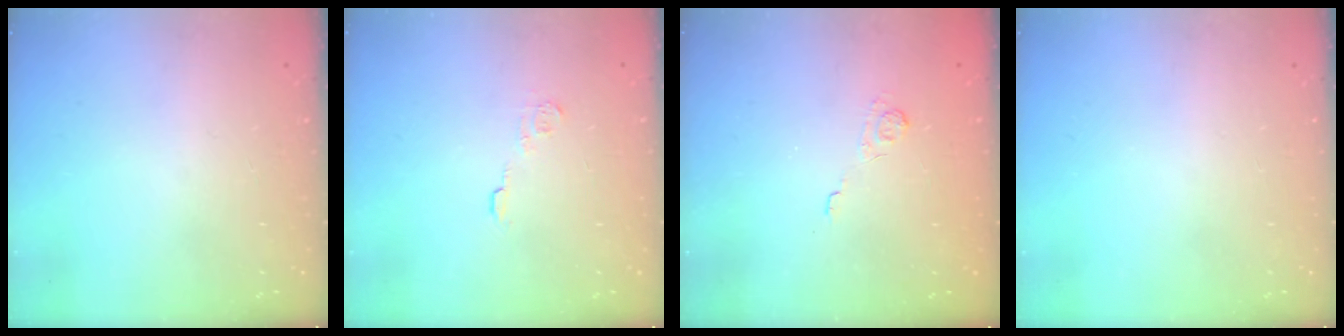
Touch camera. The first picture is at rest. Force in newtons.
{"total": 4.7, "press": 4.6, "slide": 0.4}
{"total": 1.9, "press": 1.3, "slide": 1.3}
{"total": 0.0}